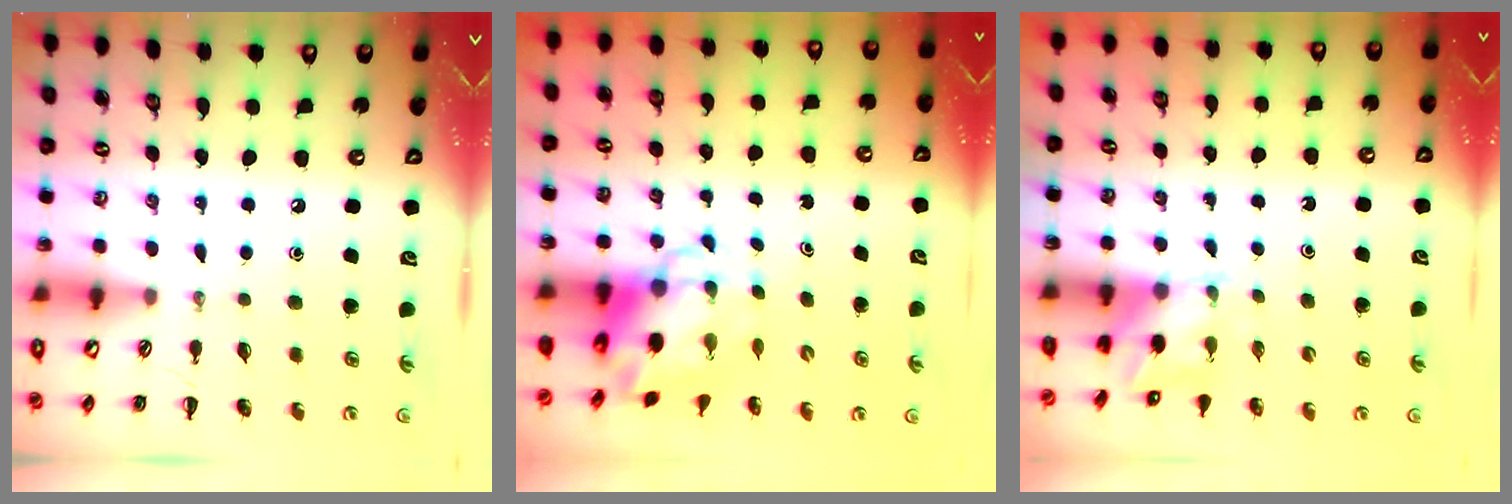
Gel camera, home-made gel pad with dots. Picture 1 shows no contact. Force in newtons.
{"total": 6.1, "press": 5.8, "slide": 1.9}
{"total": 2.1, "press": 2.0, "slide": 0.7}